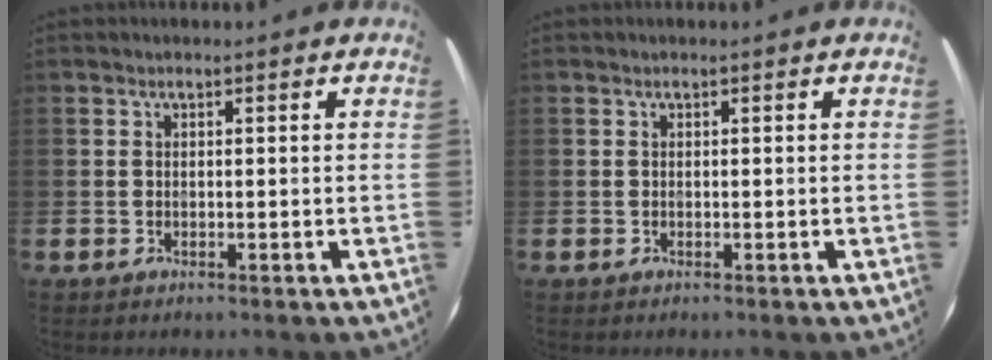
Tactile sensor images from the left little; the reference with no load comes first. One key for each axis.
{"total": 0.0}